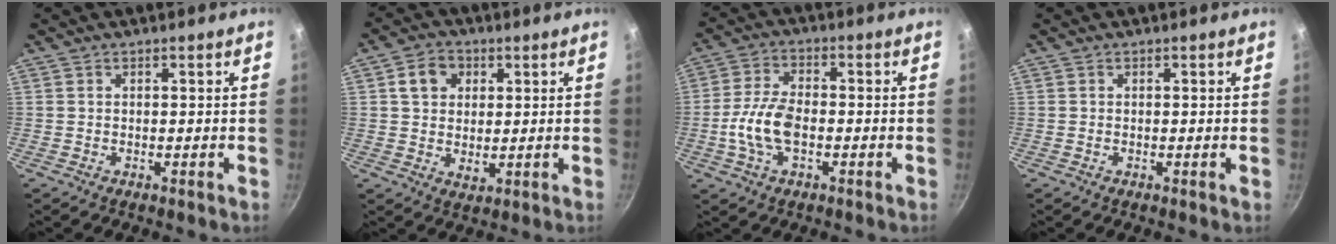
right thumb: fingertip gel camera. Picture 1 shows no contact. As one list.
[{"total": 7.4, "force": [2.3, 5.9, 3.8], "torque": [-0.043, -0.005, 0.036]}, {"total": 9.1, "force": [-1.9, 4.9, 7.4], "torque": [-0.147, 0.023, -0.044]}, {"total": 0.0}]